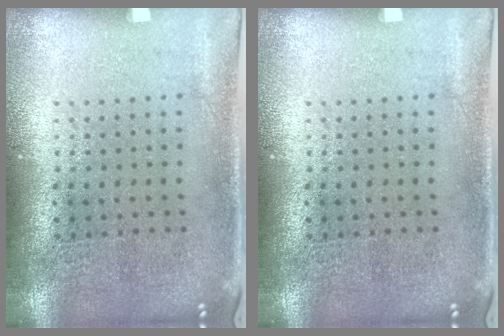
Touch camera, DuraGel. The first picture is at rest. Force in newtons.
{"total": 0.0}